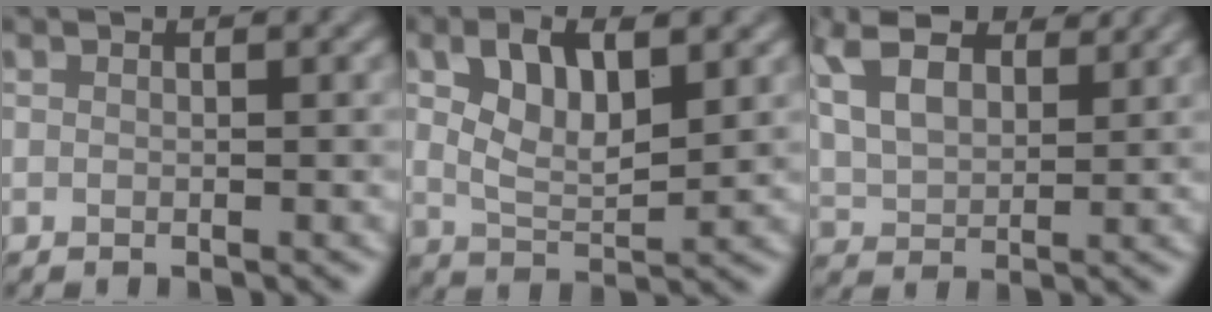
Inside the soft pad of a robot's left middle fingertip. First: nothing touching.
{"total": 5.4, "force": [2.0, 2.4, 4.4], "torque": [-0.090, 0.001, 0.037]}
{"total": 9.1, "force": [4.9, 5.0, 5.8], "torque": [-0.145, 0.031, 0.083]}